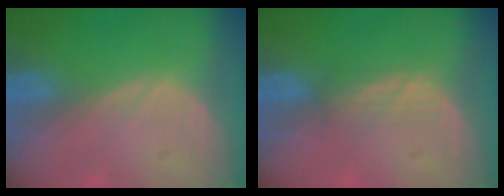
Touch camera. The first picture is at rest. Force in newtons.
{"total": 2.1, "press": 2.1, "slide": 0.2}